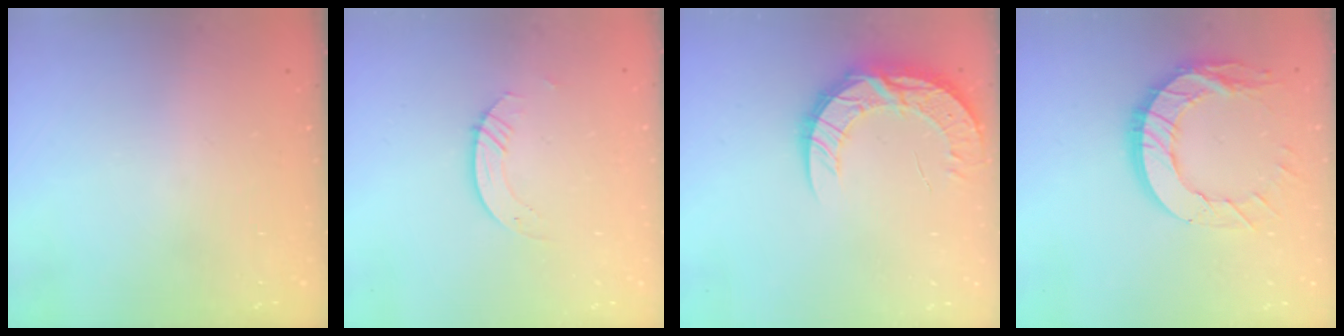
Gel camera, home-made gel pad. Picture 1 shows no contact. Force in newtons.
{"total": 2.8, "press": 2.8, "slide": 0.2}
{"total": 13.0, "press": 12.9, "slide": 1.0}
{"total": 14.5, "press": 14.4, "slide": 1.2}